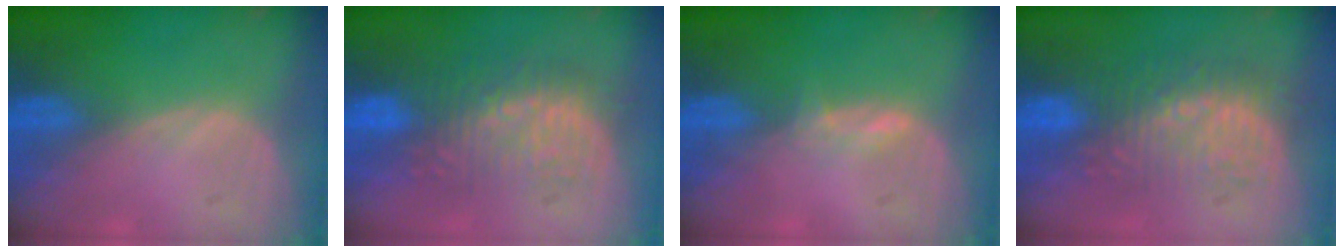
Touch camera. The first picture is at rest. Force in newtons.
{"total": 8.9, "press": 8.6, "slide": 2.0}
{"total": 1.6, "press": 1.5, "slide": 0.6}
{"total": 9.1, "press": 8.5, "slide": 3.2}